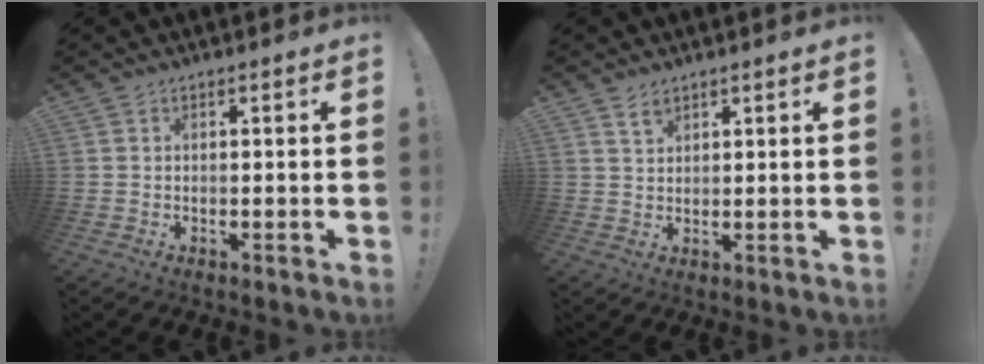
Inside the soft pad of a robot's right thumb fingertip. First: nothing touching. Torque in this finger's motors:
{"motor_torque": [-0.18, 0.16, 0.19, 0.01, -0.16]}